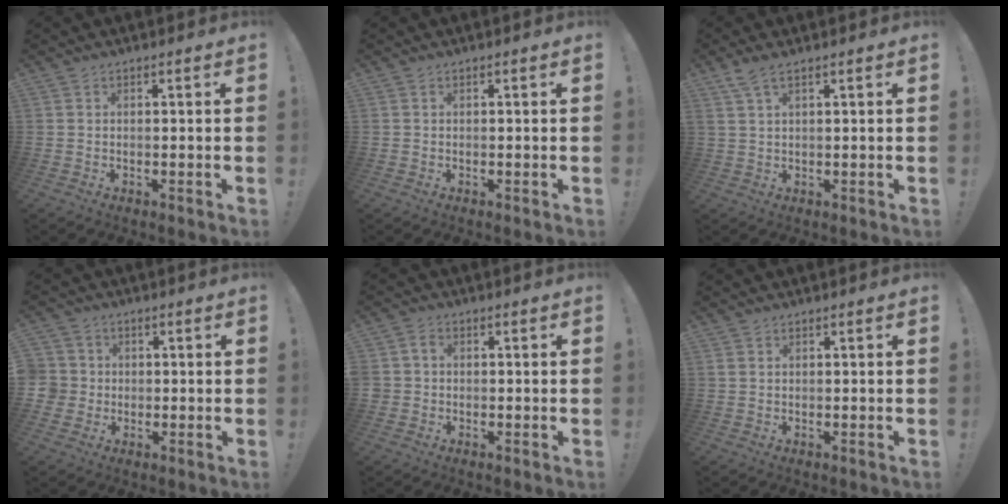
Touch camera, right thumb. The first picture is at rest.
{"total": 0.0}
{"total": 4.0, "force": [2.4, 1.0, 3.1], "torque": [-0.064, -0.004, 0.044]}
{"total": 5.1, "force": [-0.5, 4.9, 1.3], "torque": [-0.044, 0.009, -0.008]}
{"total": 2.6, "force": [-0.8, 2.2, 1.2], "torque": [-0.026, 0.012, -0.012]}
{"total": 0.7, "force": [0.4, 0.4, 0.4], "torque": [-0.008, 0.002, 0.009]}